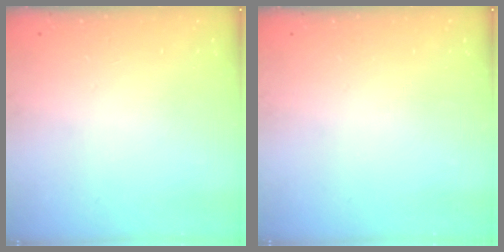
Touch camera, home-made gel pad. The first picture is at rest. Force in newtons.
{"total": 0.0}